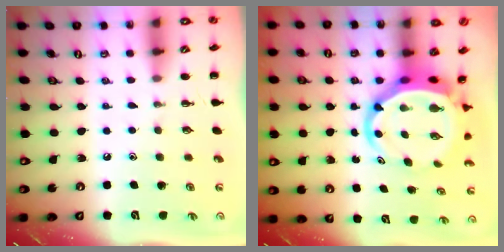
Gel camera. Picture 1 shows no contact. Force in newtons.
{"total": 8.3, "press": 8.0, "slide": 2.4}